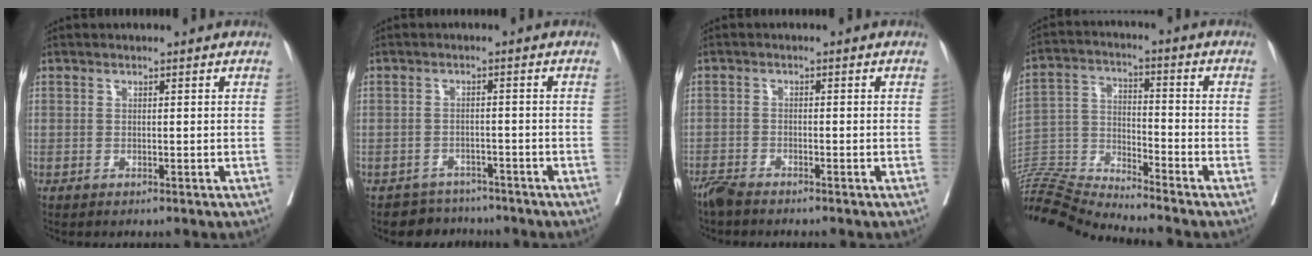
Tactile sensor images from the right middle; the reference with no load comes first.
{"total": 3.4, "force": [-2.9, 1.4, -0.9], "torque": [0.017, 0.008, -0.048]}
{"total": 2.4, "force": [-2.3, 0.2, 0.9], "torque": [-0.018, -0.006, -0.046]}
{"total": 12.6, "force": [-12.2, -1.7, 2.3], "torque": [-0.043, 0.026, -0.230]}